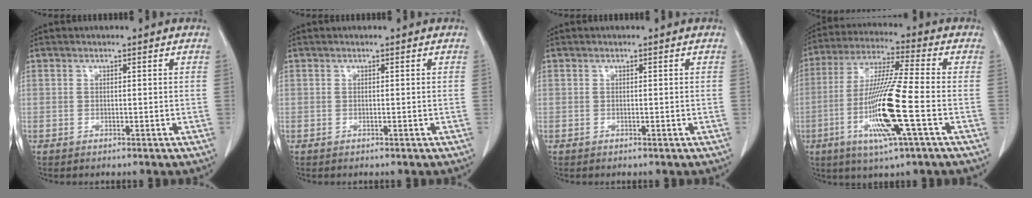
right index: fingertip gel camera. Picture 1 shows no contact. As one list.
[{"total": 0.0}, {"total": 0.0}, {"total": 14.6, "force": [-4.3, -0.1, 14.0], "torque": [-0.287, -0.017, -0.086]}]